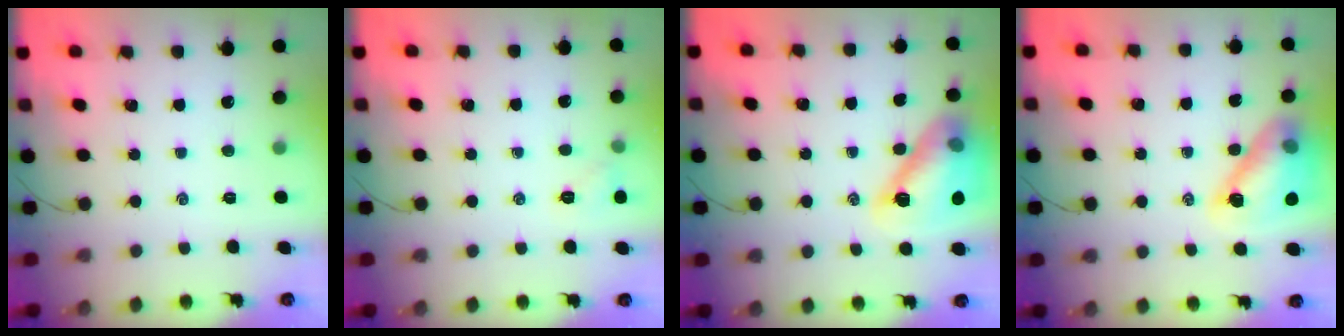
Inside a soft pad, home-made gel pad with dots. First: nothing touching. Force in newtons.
{"total": 4.2, "press": 4.0, "slide": 1.3}
{"total": 15.3, "press": 15.2, "slide": 1.8}
{"total": 13.3, "press": 12.8, "slide": 3.8}